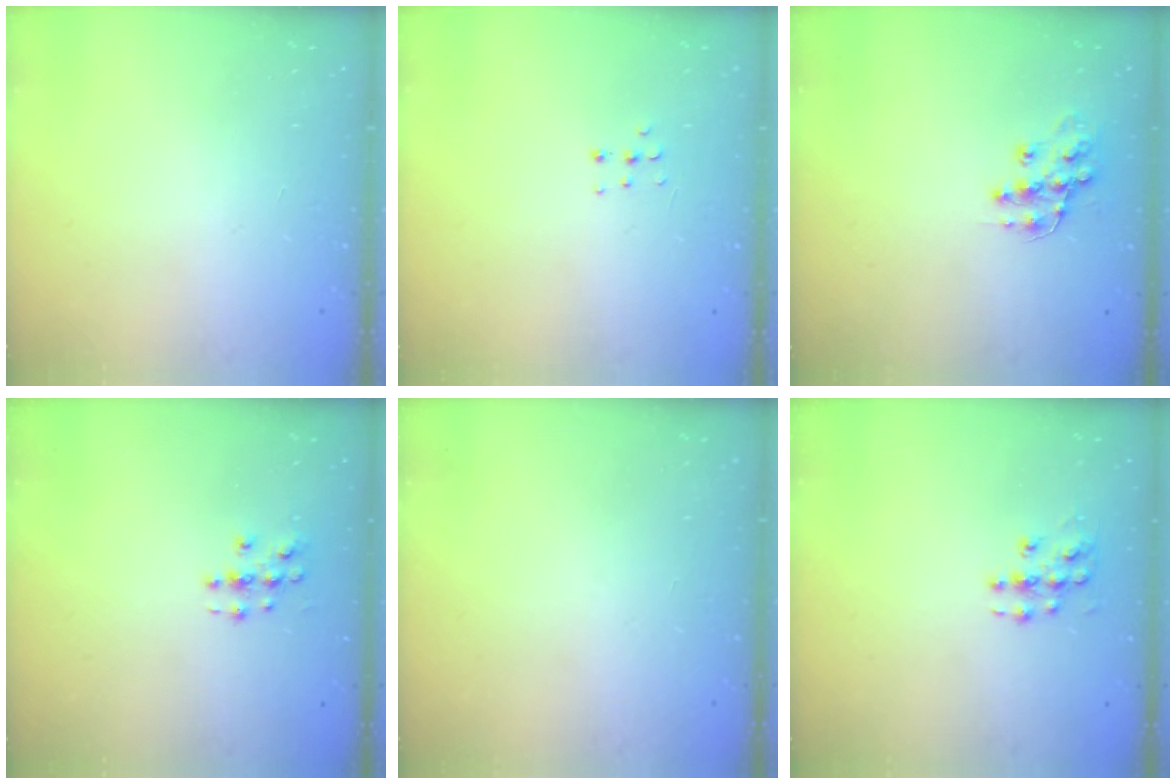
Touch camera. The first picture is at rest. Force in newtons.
{"total": 3.8, "press": 3.7, "slide": 0.9}
{"total": 10.7, "press": 10.7, "slide": 0.6}
{"total": 3.4, "press": 3.4, "slide": 0.2}
{"total": 0.0}
{"total": 6.1, "press": 6.1, "slide": 0.4}